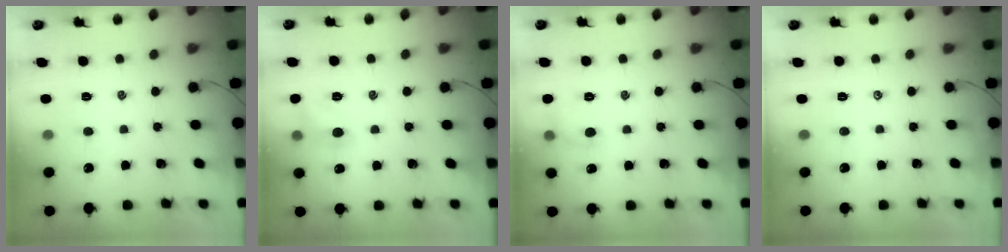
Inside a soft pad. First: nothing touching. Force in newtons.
{"total": 6.9, "press": 6.7, "slide": 1.7}
{"total": 5.2, "press": 5.0, "slide": 1.2}
{"total": 0.0}